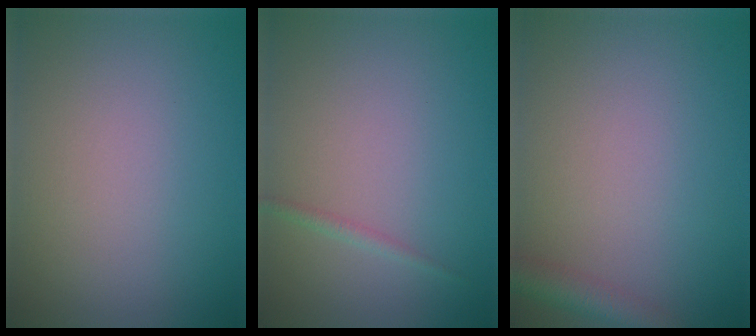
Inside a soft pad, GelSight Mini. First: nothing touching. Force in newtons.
{"total": 0.8, "press": 0.8, "slide": 0.0}
{"total": 2.9, "press": 2.9, "slide": 0.1}